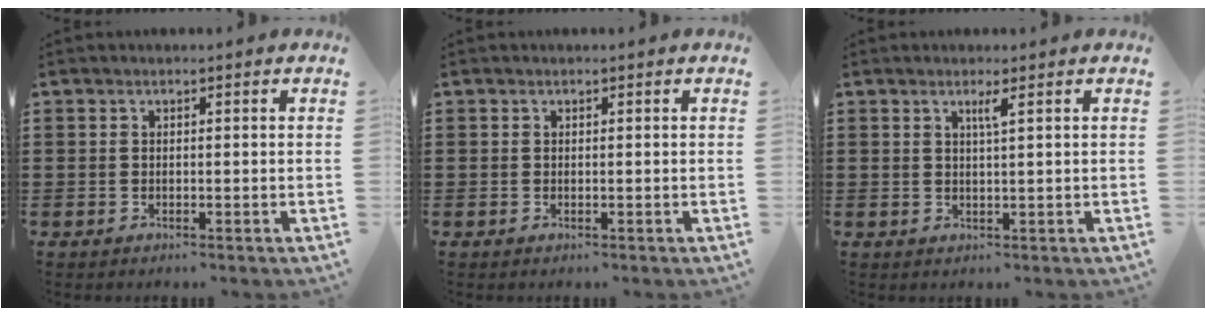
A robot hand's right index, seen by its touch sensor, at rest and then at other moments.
{"total": 0.0}
{"total": 1.4, "force": [0.8, 0.3, 1.2], "torque": [-0.016, 0.000, 0.010]}